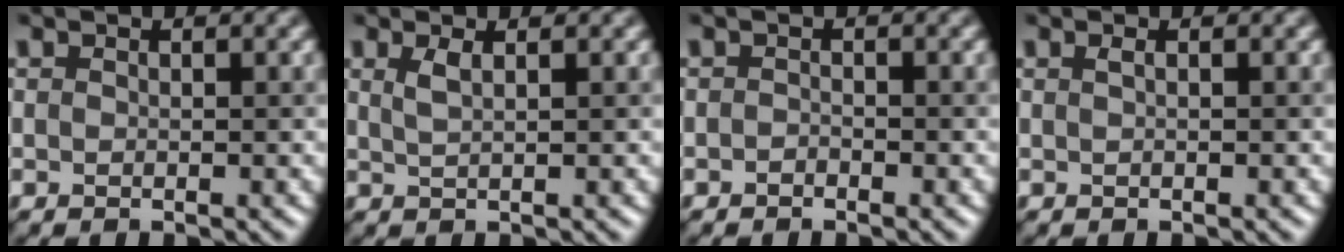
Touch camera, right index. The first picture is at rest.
{"total": 1.7, "force": [0.7, 0.6, 1.4], "torque": [-0.021, 0.002, 0.012]}
{"total": 0.7, "force": [-0.5, 0.3, 0.3], "torque": [-0.006, 0.000, -0.010]}
{"total": 0.8, "force": [0.1, 0.3, 0.8], "torque": [-0.013, 0.004, -0.002]}